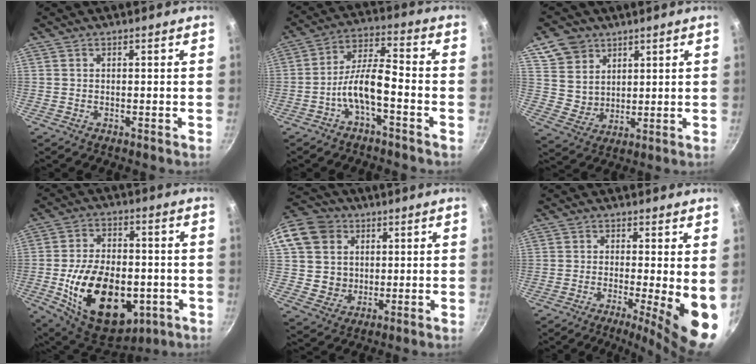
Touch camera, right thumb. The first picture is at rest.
{"total": 8.1, "force": [-3.7, 2.5, 6.8], "torque": [-0.135, 0.045, -0.072]}
{"total": 8.9, "force": [4.9, 7.1, 2.5], "torque": [-0.023, -0.015, 0.101]}
{"total": 23.1, "force": [-5.1, 14.3, 17.4], "torque": [-0.271, 0.011, -0.064]}
{"total": 14.2, "force": [4.2, 12.4, 5.5], "torque": [-0.086, 0.011, 0.078]}
{"total": 10.4, "force": [-1.6, 2.2, 10.1], "torque": [-0.128, -0.013, -0.021]}